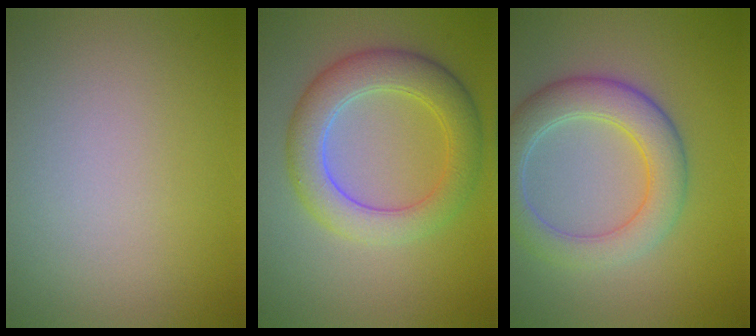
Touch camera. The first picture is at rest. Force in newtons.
{"total": 5.5, "press": 5.5, "slide": 0.3}
{"total": 5.3, "press": 5.3, "slide": 0.3}